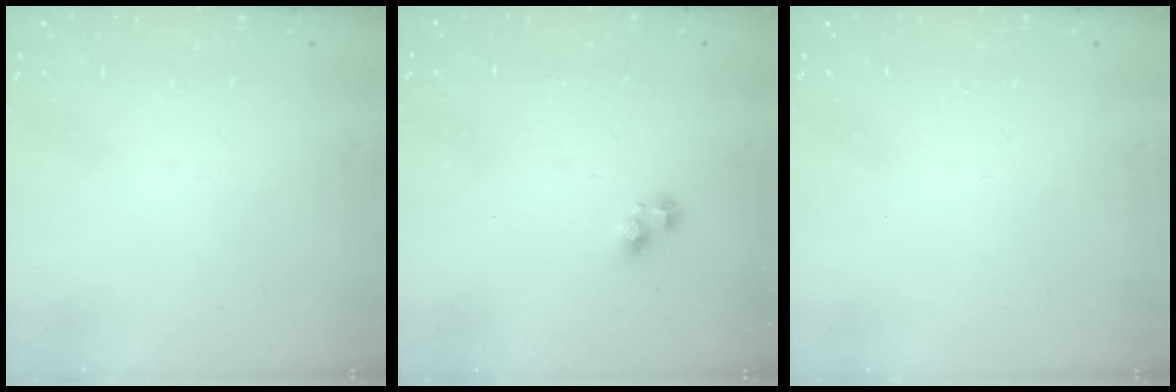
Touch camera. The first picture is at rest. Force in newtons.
{"total": 2.8, "press": 2.8, "slide": 0.3}
{"total": 0.0}